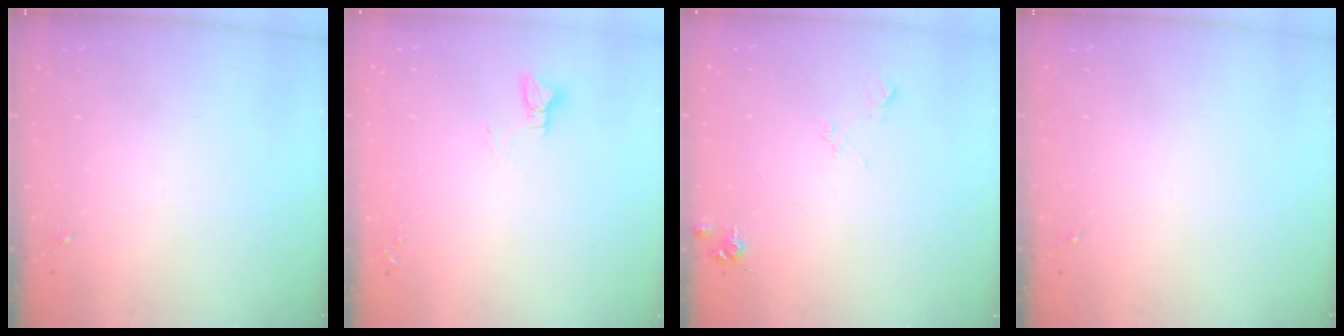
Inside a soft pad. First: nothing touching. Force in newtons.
{"total": 3.0, "press": 3.0, "slide": 0.3}
{"total": 8.2, "press": 8.2, "slide": 0.8}
{"total": 0.0}